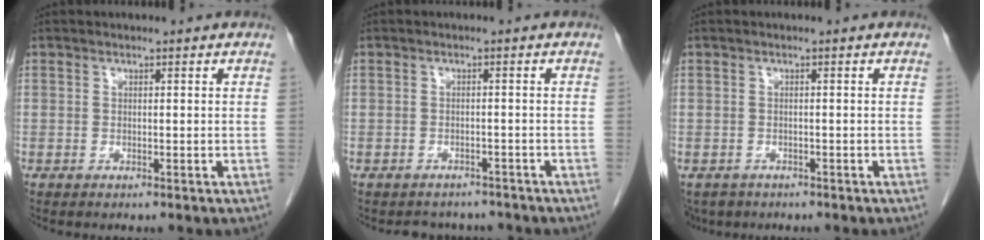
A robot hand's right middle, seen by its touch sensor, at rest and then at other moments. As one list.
[{"total": 4.7, "force": [-4.2, 2.1, 0.2], "torque": [0.000, 0.005, -0.050]}, {"total": 3.5, "force": [-2.6, 2.3, 0.6], "torque": [-0.008, -0.001, -0.041]}]